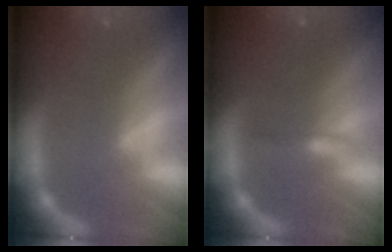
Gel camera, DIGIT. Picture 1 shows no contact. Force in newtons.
{"total": 0.9}